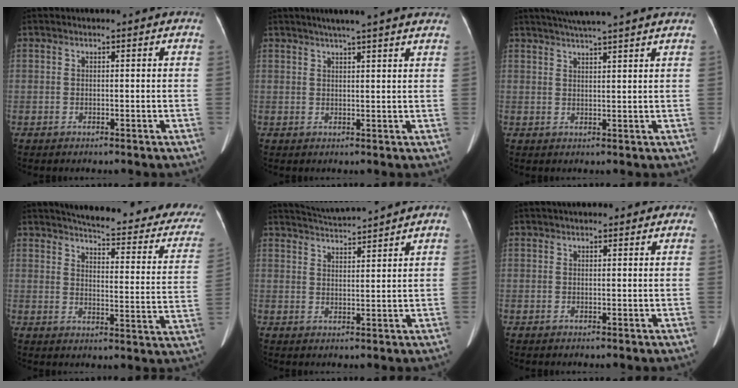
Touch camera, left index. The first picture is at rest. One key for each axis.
{"total": 11.0, "fx": 9.2, "fy": 0.2, "fz": 6.0, "tx": -0.085, "ty": 0.027, "tz": 0.104}
{"total": 10.1, "fx": 8.7, "fy": -0.9, "fz": 5.1, "tx": -0.082, "ty": 0.028, "tz": 0.113}
{"total": 24.2, "fx": 21.1, "fy": 4.6, "fz": 11.0, "tx": -0.127, "ty": -0.059, "tz": 0.226}
{"total": 5.1, "fx": 4.8, "fy": -1.5, "fz": 0.8, "tx": -0.019, "ty": 0.007, "tz": 0.087}
{"total": 2.3, "fx": 1.5, "fy": 1.2, "fz": 1.3, "tx": -0.016, "ty": 0.019, "tz": 0.015}